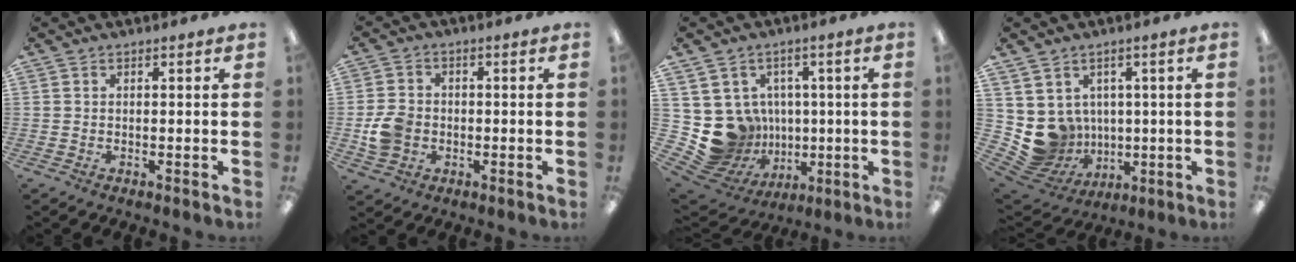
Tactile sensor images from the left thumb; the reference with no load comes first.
{"total": 6.8, "force": [-1.4, 5.8, 3.2], "torque": [-0.061, 0.010, -0.022]}
{"total": 13.0, "force": [-1.0, 12.5, 3.6], "torque": [-0.097, -0.012, 0.009]}
{"total": 8.4, "force": [0.8, 8.2, 1.6], "torque": [-0.076, -0.021, 0.029]}